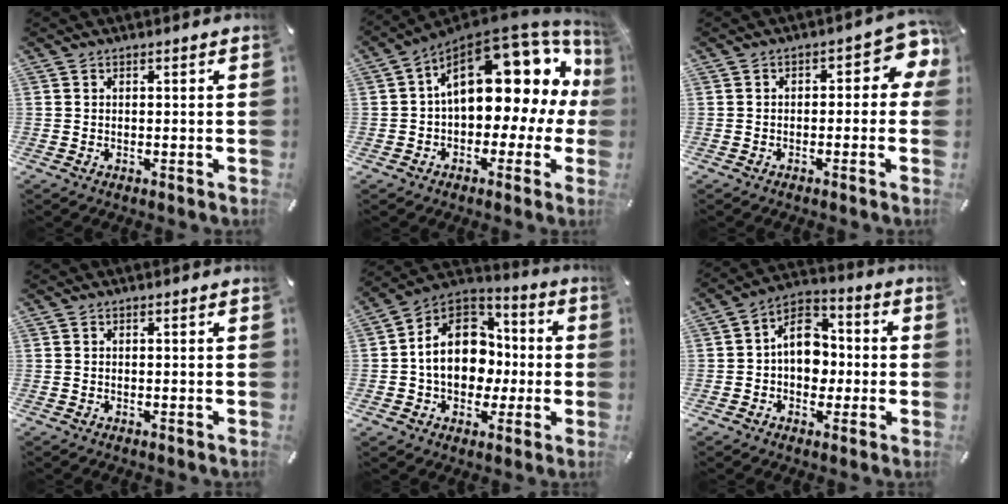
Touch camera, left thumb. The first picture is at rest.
{"total": 20.5, "force": [7.0, 12.0, 15.1], "torque": [-0.198, -0.053, 0.123]}
{"total": 6.3, "force": [0.4, 3.6, 5.2], "torque": [-0.069, -0.002, 0.001]}
{"total": 0.0}
{"total": 15.8, "force": [-1.1, 12.9, 9.1], "torque": [-0.171, 0.012, -0.017]}
{"total": 11.2, "force": [-0.3, 8.8, 6.9], "torque": [-0.119, 0.016, -0.005]}